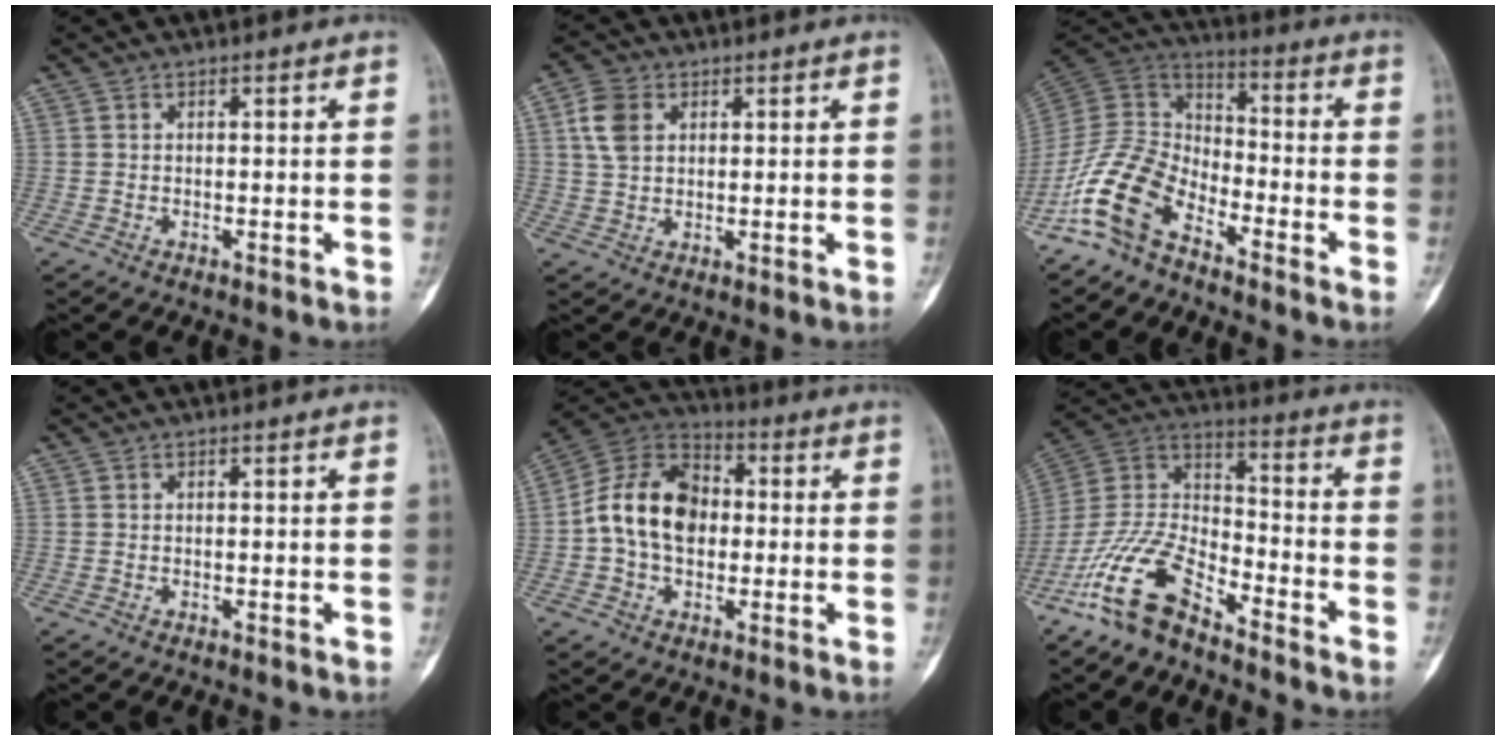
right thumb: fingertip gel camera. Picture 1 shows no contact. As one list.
[{"total": 6.2, "force": [2.0, 4.3, 3.9], "torque": [-0.071, 0.003, 0.038]}, {"total": 12.5, "force": [-8.3, 6.6, 6.7], "torque": [-0.127, 0.074, -0.180]}, {"total": 0.0}, {"total": 14.2, "force": [-0.1, 9.6, 10.4], "torque": [-0.176, 0.033, -0.013]}, {"total": 14.2, "force": [-10.2, 5.4, 8.2], "torque": [-0.156, 0.075, -0.208]}]